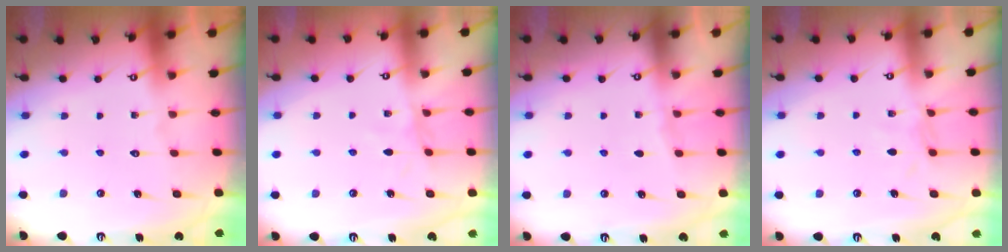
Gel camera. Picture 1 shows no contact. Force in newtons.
{"total": 3.8, "press": 3.8, "slide": 0.5}
{"total": 2.0, "press": 2.0, "slide": 0.4}
{"total": 4.7, "press": 4.6, "slide": 0.6}